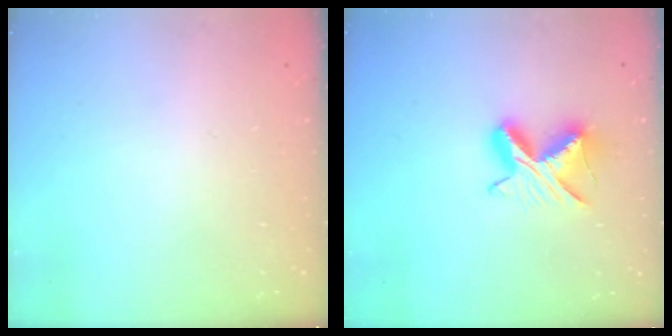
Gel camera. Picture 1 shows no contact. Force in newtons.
{"total": 8.9, "press": 8.9, "slide": 0.1}